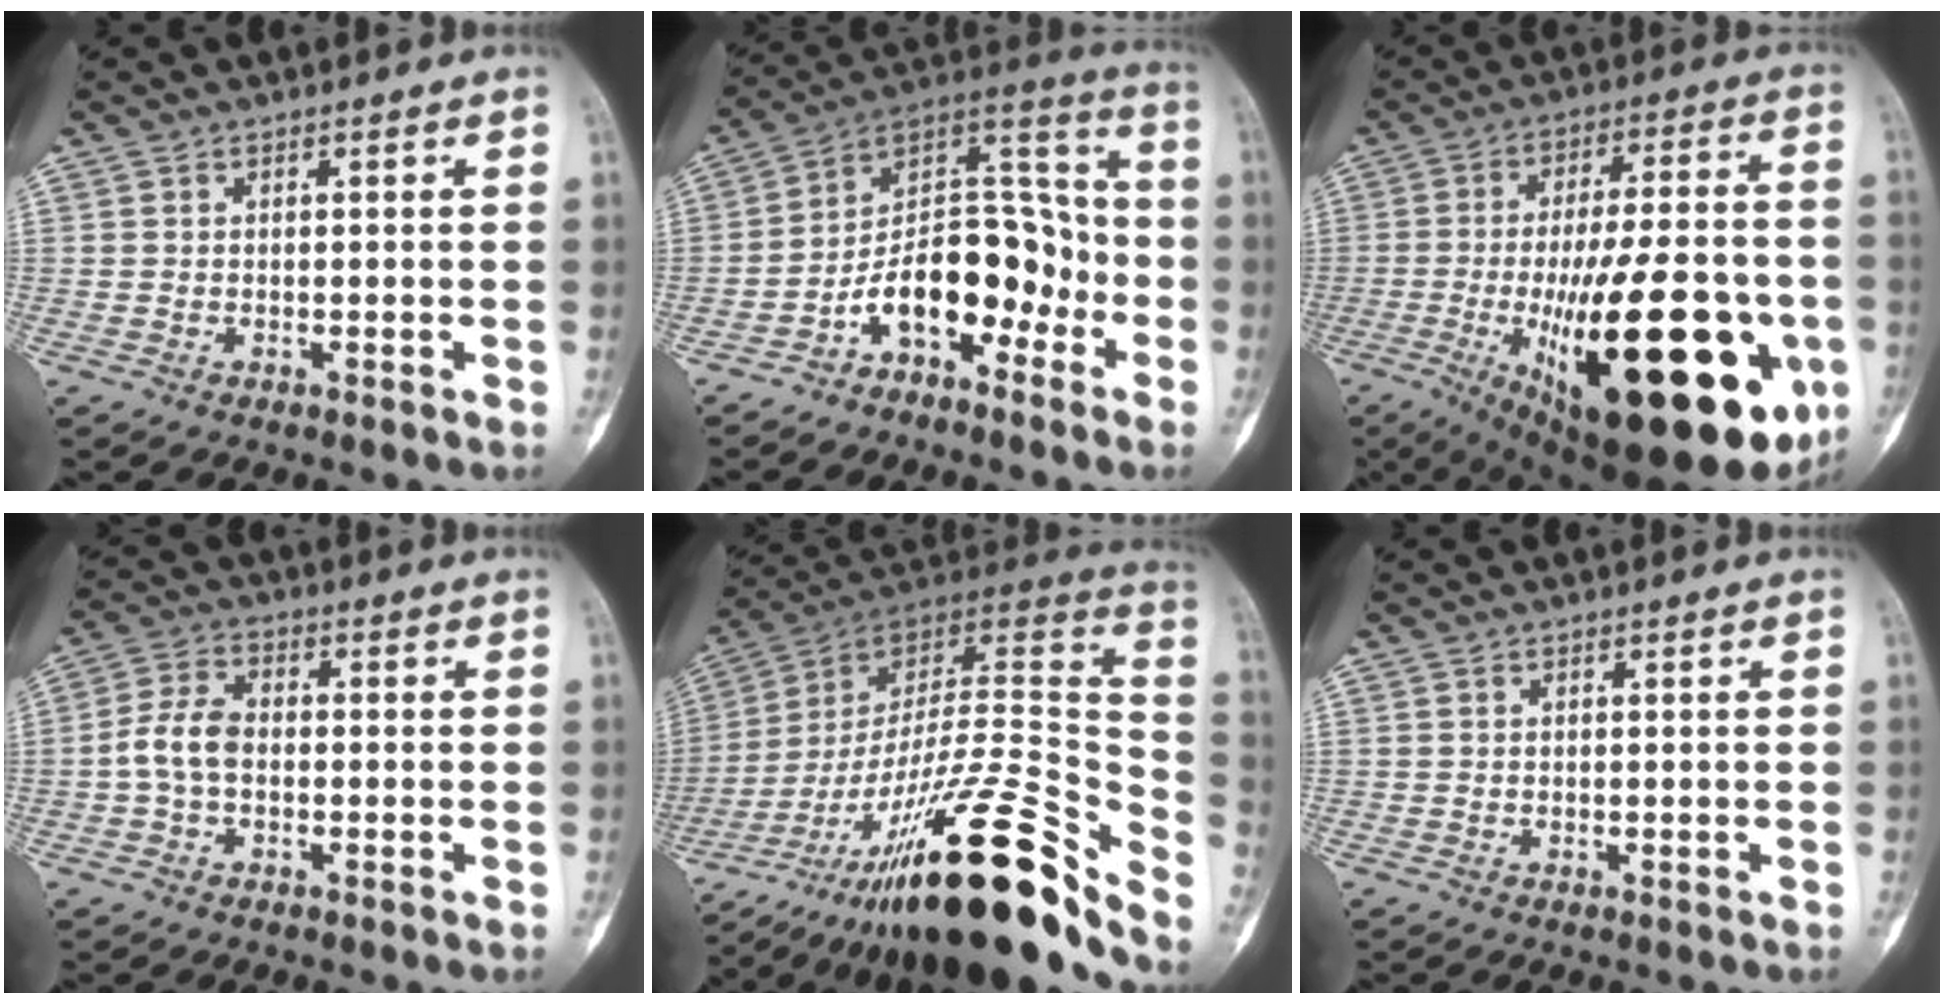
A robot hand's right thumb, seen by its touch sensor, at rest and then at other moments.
{"total": 15.2, "force": [-6.4, 8.5, 10.8], "torque": [-0.150, 0.092, -0.115]}
{"total": 34.9, "force": [-9.5, 12.3, 31.2], "torque": [-0.423, -0.007, -0.121]}
{"total": 6.0, "force": [-1.0, 3.7, 4.6], "torque": [-0.093, 0.019, -0.027]}
{"total": 35.1, "force": [-24.2, 7.5, 24.3], "torque": [-0.315, 0.074, -0.386]}
{"total": 0.0}